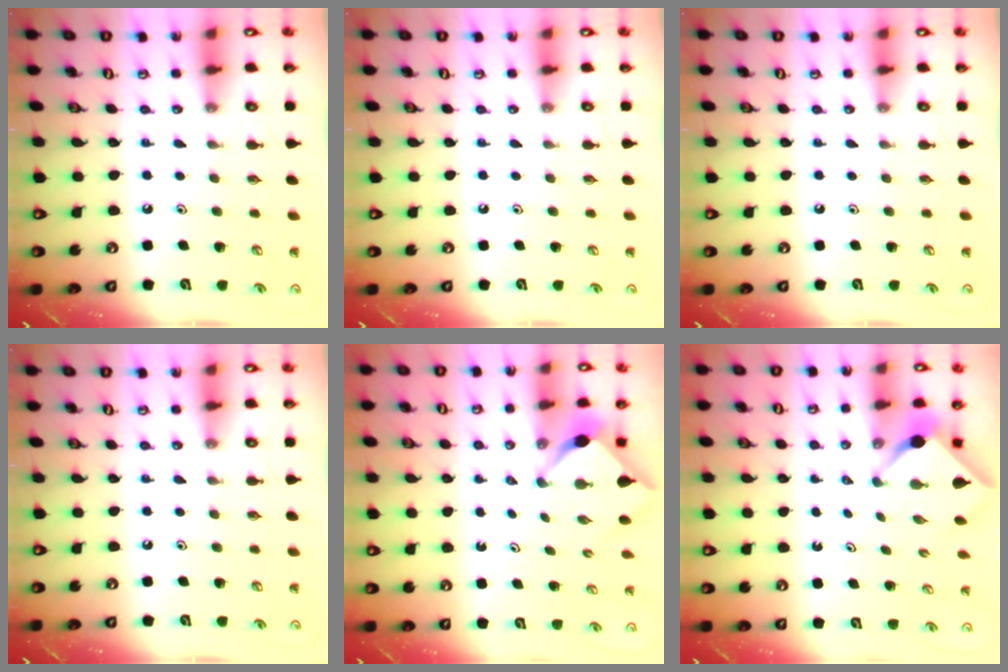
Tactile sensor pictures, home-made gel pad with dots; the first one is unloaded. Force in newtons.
{"total": 0.0}
{"total": 0.0}
{"total": 0.0}
{"total": 2.6, "press": 2.5, "slide": 0.4}
{"total": 2.3, "press": 2.3, "slide": 0.3}